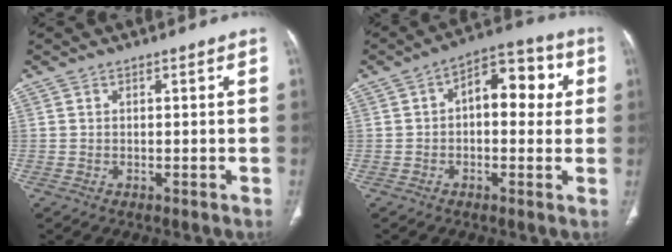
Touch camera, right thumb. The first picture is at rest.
{"total": 11.5, "force": [1.6, 6.5, 9.4], "torque": [-0.091, 0.029, 0.013]}